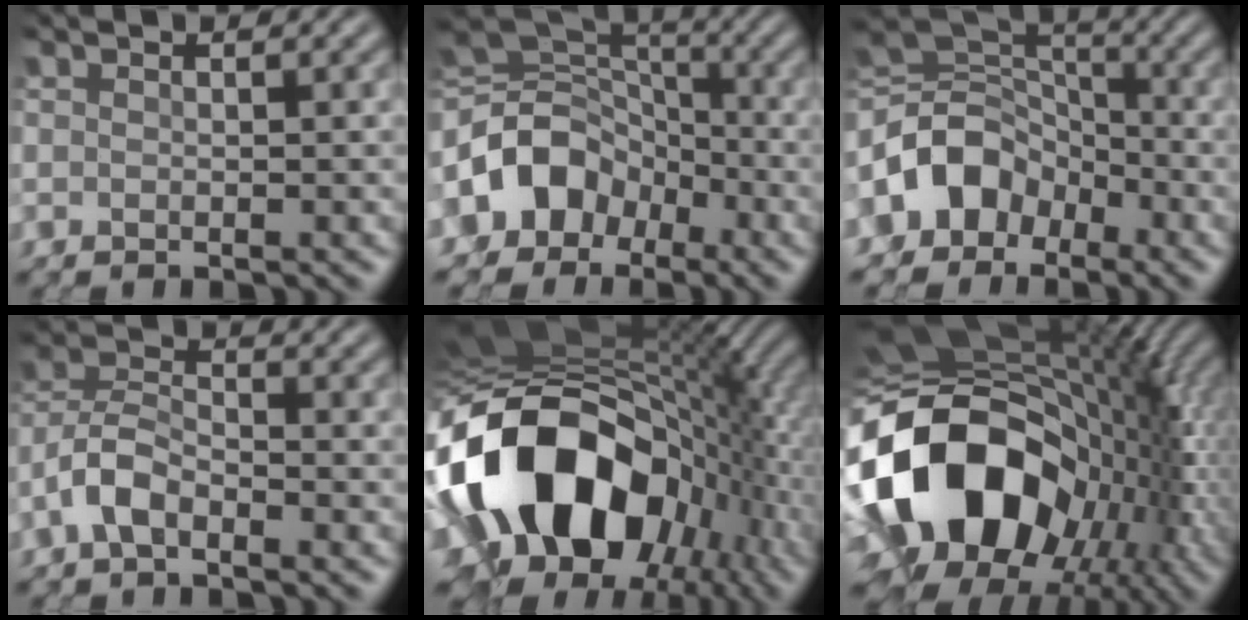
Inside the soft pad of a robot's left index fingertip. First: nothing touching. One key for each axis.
{"total": 7.9, "fx": -2.8, "fy": 6.0, "fz": 4.2, "tx": -0.074, "ty": 0.017, "tz": -0.064}
{"total": 7.0, "fx": -2.9, "fy": 5.2, "fz": 3.6, "tx": -0.058, "ty": 0.018, "tz": -0.067}
{"total": 3.6, "fx": -2.2, "fy": 1.6, "fz": 2.4, "tx": -0.055, "ty": 0.013, "tz": -0.051}
{"total": 19.0, "fx": -4.3, "fy": 13.2, "fz": 12.9, "tx": -0.261, "ty": -0.002, "tz": -0.072}
{"total": 18.6, "fx": -5.0, "fy": 13.1, "fz": 12.3, "tx": -0.251, "ty": -0.013, "tz": -0.085}